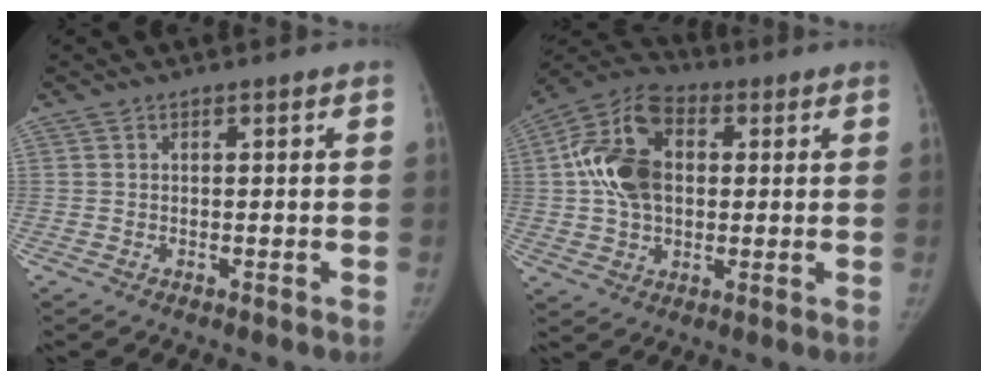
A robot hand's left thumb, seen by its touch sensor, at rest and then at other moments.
{"total": 15.4, "force": [2.4, 10.5, 11.0], "torque": [-0.187, 0.016, 0.034]}